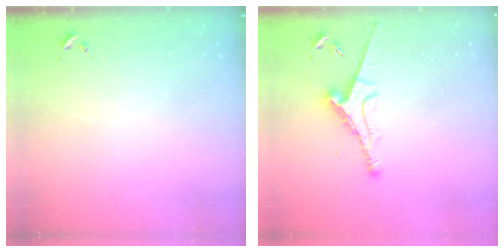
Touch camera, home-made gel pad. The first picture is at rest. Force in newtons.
{"total": 9.5, "press": 9.4, "slide": 1.2}